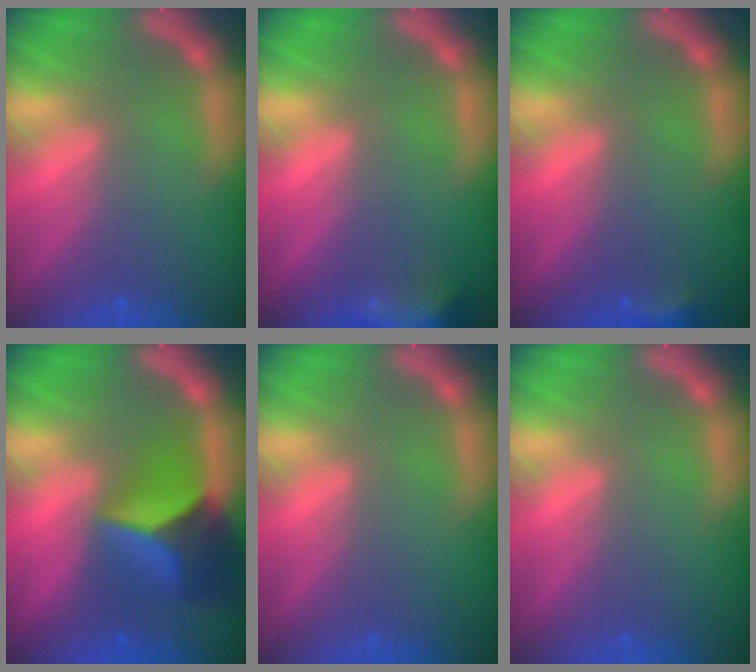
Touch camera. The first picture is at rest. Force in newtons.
{"total": 6.5}
{"total": 1.9}
{"total": 8.4}
{"total": 0.0}
{"total": 0.0}